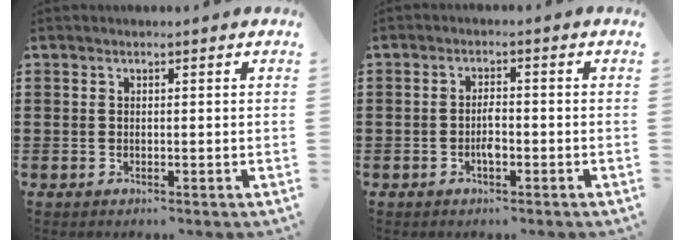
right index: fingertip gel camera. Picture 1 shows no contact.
{"total": 2.7, "force": [-0.9, 1.0, 2.3], "torque": [-0.051, 0.002, -0.019]}